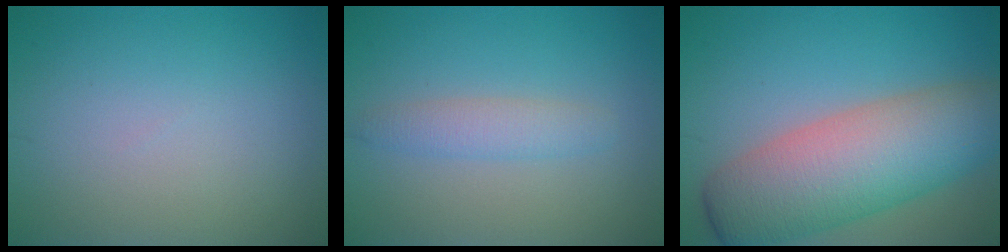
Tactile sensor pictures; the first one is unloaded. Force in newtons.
{"total": 2.1, "press": 2.1, "slide": 0.1}
{"total": 10.1, "press": 10.1, "slide": 0.3}